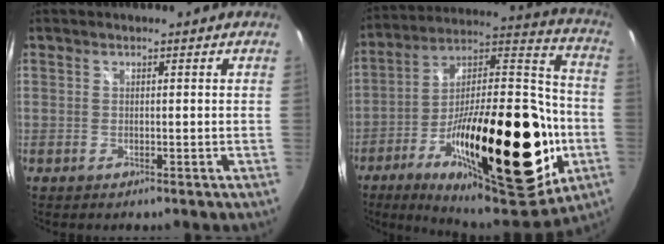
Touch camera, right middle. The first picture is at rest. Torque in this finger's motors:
{"motor_torque": [2.14, 0.00, 1.06, 0.21]}